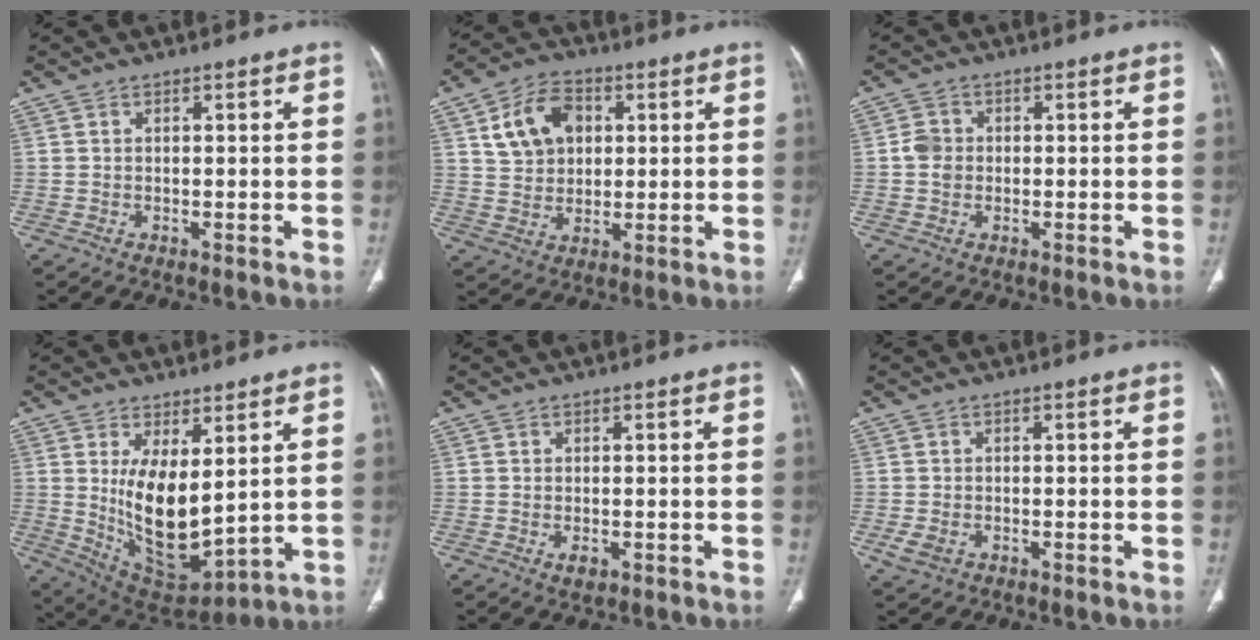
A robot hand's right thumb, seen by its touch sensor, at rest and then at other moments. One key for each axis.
{"total": 10.8, "fx": 3.3, "fy": 8.0, "fz": 6.5, "tx": -0.092, "ty": 0.002, "tz": 0.061}
{"total": 3.3, "fx": -0.1, "fy": 2.9, "fz": 1.6, "tx": -0.019, "ty": 0.006, "tz": -0.006}
{"total": 13.9, "fx": 2.5, "fy": 6.4, "fz": 12.1, "tx": -0.194, "ty": -0.040, "tz": 0.073}
{"total": 1.7, "fx": -0.6, "fy": 1.0, "fz": 1.3, "tx": -0.022, "ty": -0.002, "tz": -0.007}
{"total": 2.7, "fx": -0.9, "fy": 1.9, "fz": 1.7, "tx": -0.035, "ty": -0.001, "tz": -0.012}